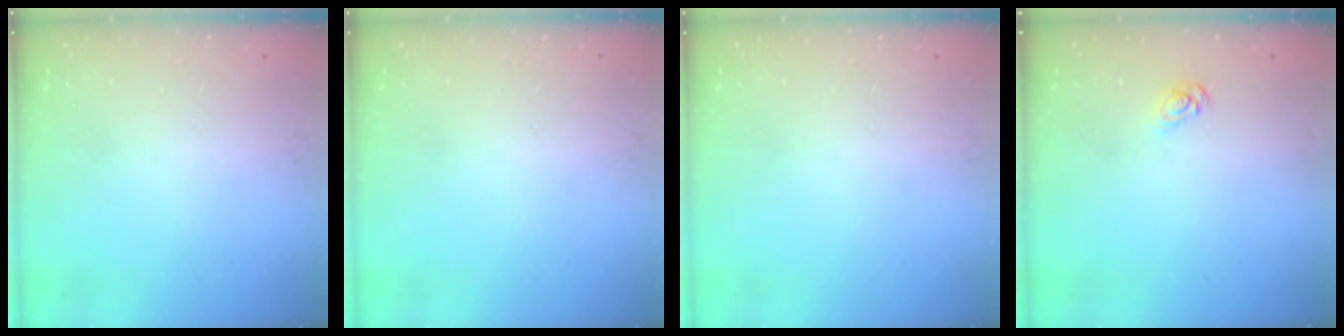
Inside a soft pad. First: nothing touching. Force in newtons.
{"total": 0.0}
{"total": 0.0}
{"total": 3.3, "press": 3.3, "slide": 0.1}